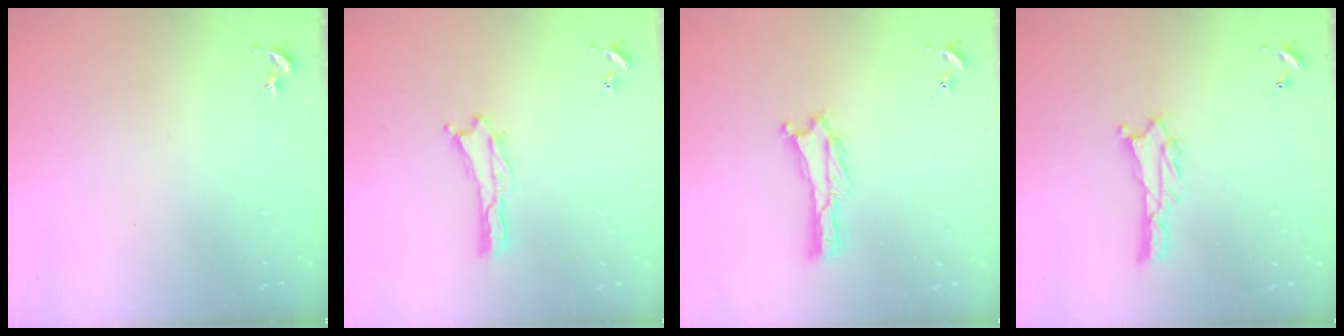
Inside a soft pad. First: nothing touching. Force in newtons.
{"total": 0.0}
{"total": 0.0}
{"total": 2.0, "press": 2.0, "slide": 0.3}